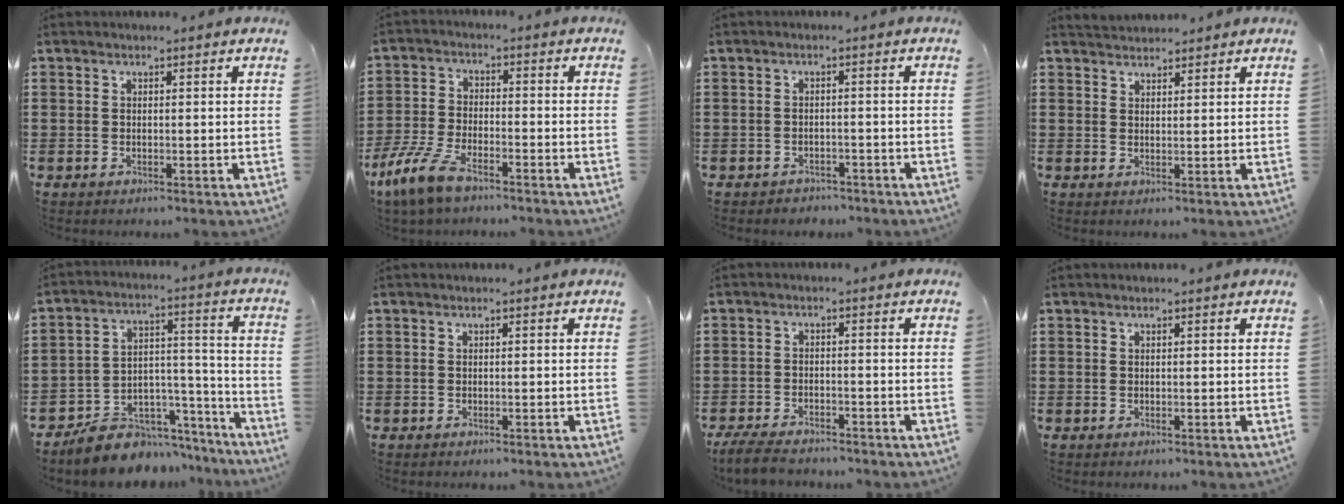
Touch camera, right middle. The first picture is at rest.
{"total": 7.5, "force": [-5.6, 2.2, 4.4], "torque": [-0.117, -0.006, -0.114]}
{"total": 1.7, "force": [-1.6, 0.5, -0.2], "torque": [-0.003, 0.002, -0.037]}
{"total": 2.2, "force": [2.2, 0.3, -0.2], "torque": [-0.004, -0.001, 0.044]}
{"total": 7.3, "force": [-6.5, 3.4, 0.2], "torque": [-0.008, 0.018, -0.120]}
{"total": 0.0}
{"total": 4.3, "force": [-4.0, 0.8, 1.3], "torque": [-0.035, -0.001, -0.083]}
{"total": 0.0}